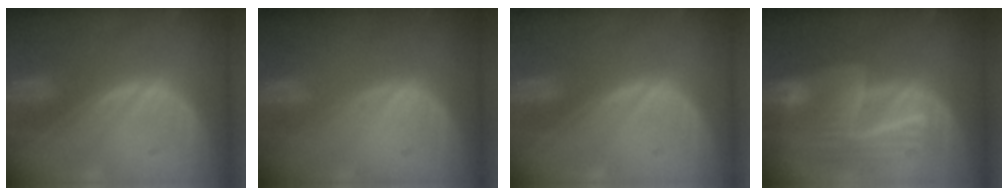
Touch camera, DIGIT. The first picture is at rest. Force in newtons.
{"total": 0.0}
{"total": 0.0}
{"total": 9.4, "press": 8.3, "slide": 4.2}